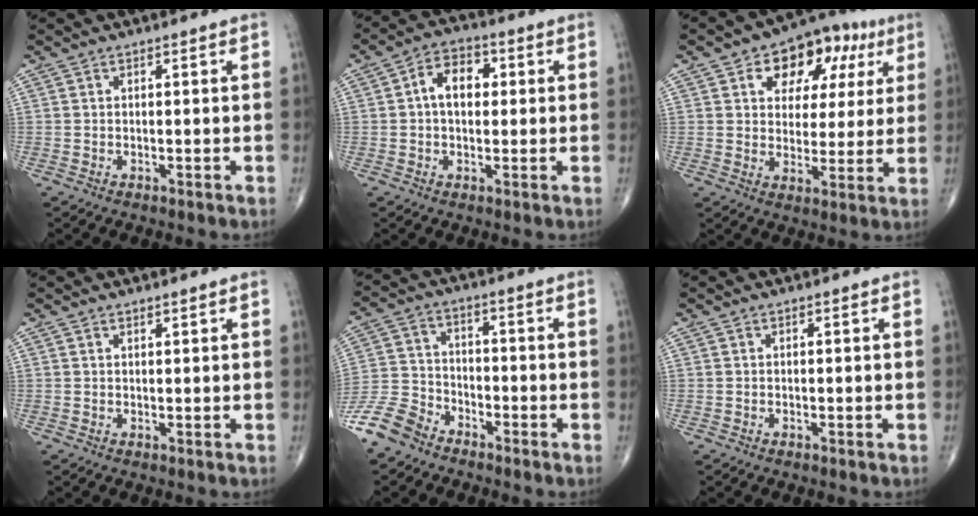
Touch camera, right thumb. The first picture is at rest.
{"total": 7.4, "force": [1.0, 4.9, 5.5], "torque": [-0.074, 0.019, 0.008]}
{"total": 15.0, "force": [6.4, 9.8, 9.4], "torque": [-0.077, 0.005, 0.090]}
{"total": 0.7, "force": [0.7, 0.1, 0.3], "torque": [-0.005, -0.005, 0.011]}
{"total": 8.9, "force": [-6.9, 4.8, 2.7], "torque": [-0.053, 0.025, -0.150]}
{"total": 0.0}